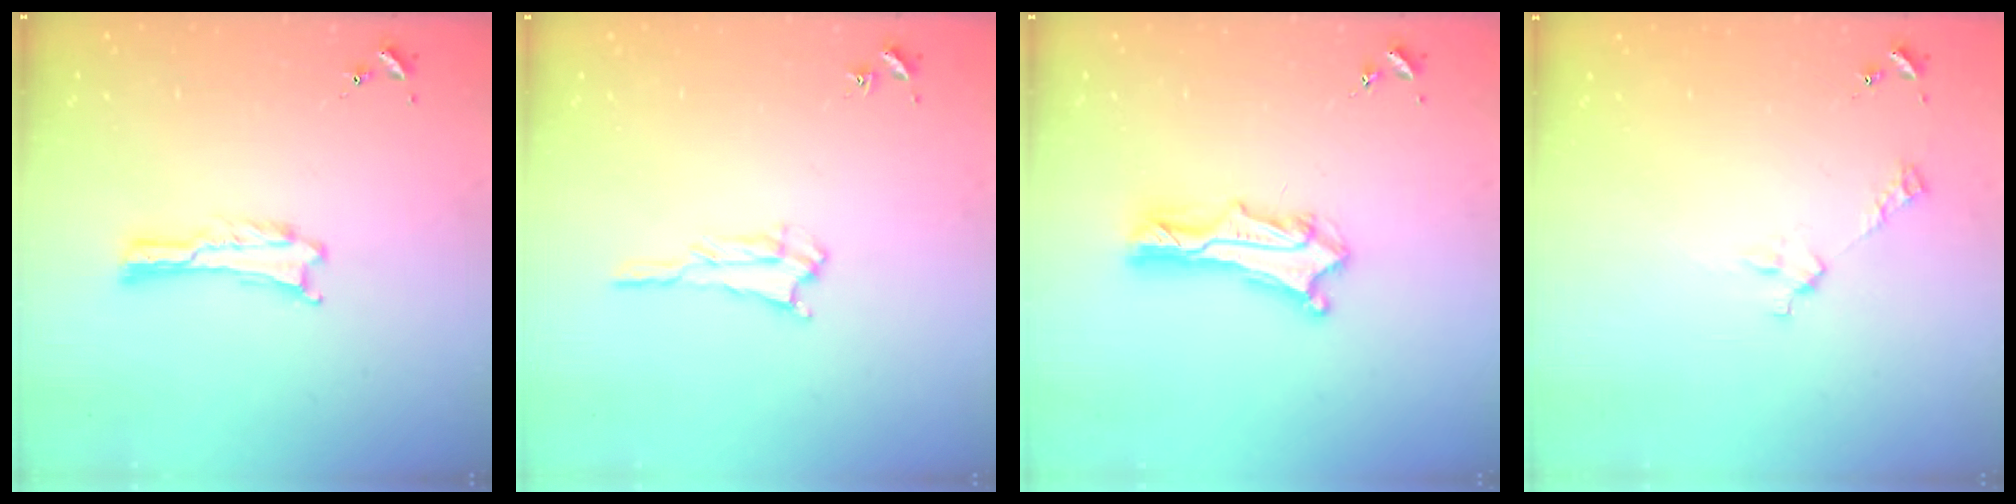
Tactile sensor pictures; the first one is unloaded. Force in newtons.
{"total": 1.6, "press": 1.6, "slide": 0.3}
{"total": 4.7, "press": 4.6, "slide": 0.3}
{"total": 2.9, "press": 2.9, "slide": 0.2}